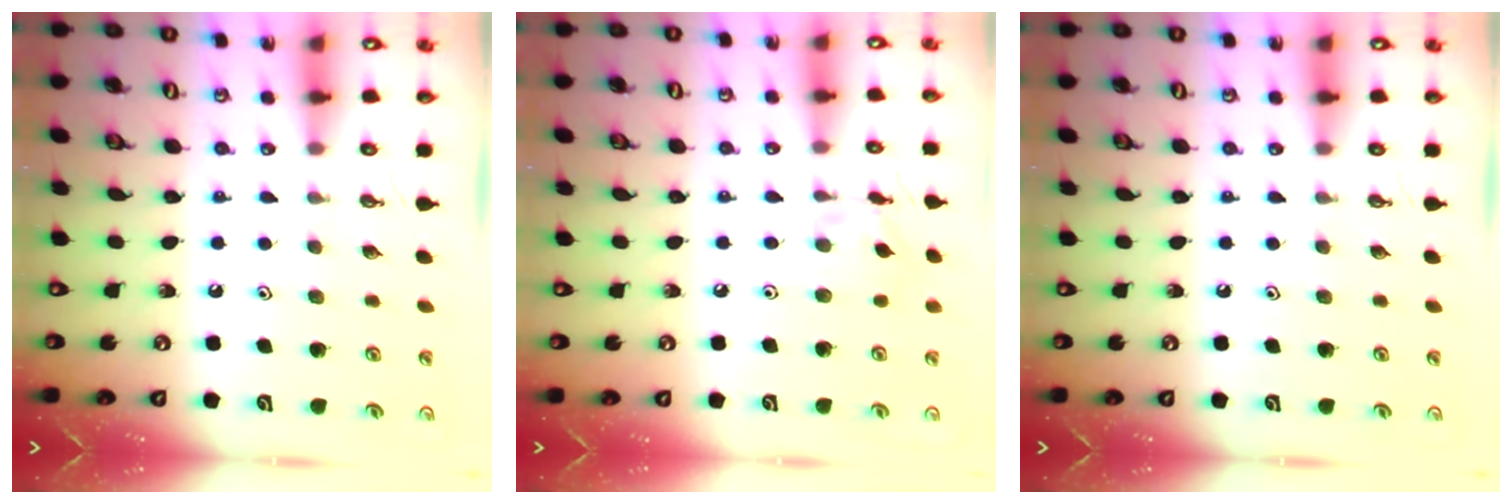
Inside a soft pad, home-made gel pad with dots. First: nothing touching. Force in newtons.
{"total": 5.2, "press": 5.2, "slide": 0.3}
{"total": 0.0}